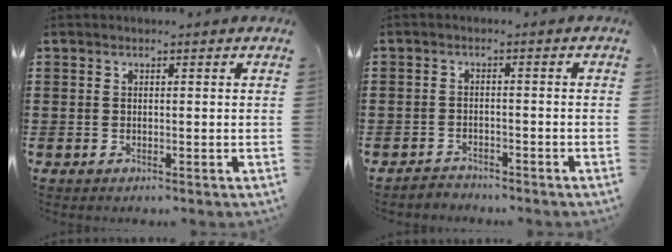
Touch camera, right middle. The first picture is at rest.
{"total": 2.7, "force": [-2.6, 0.6, -0.3], "torque": [-0.002, 0.002, -0.058]}